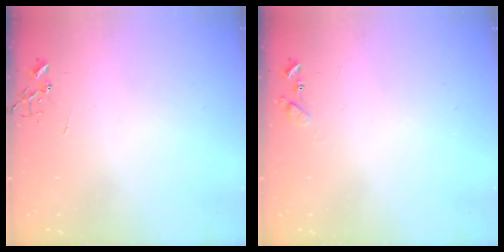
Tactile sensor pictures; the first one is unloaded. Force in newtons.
{"total": 6.7, "press": 6.6, "slide": 0.8}